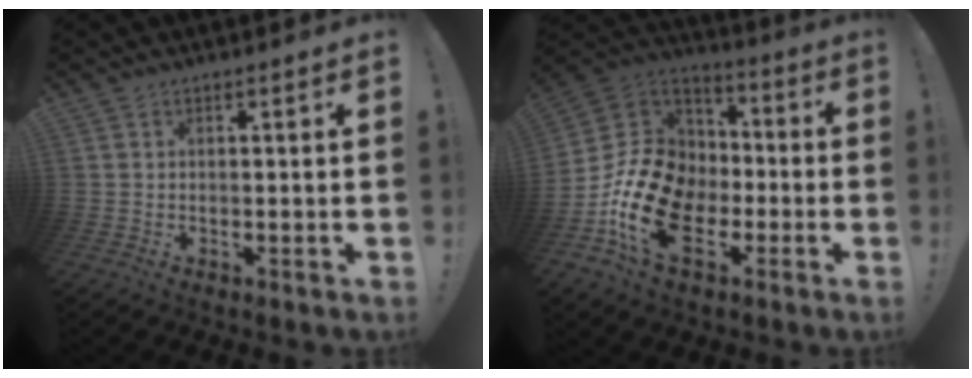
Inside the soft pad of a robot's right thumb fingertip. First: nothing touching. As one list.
[{"total": 21.0, "force": [-6.7, 14.8, 13.2], "torque": [-0.254, 0.041, -0.102]}]